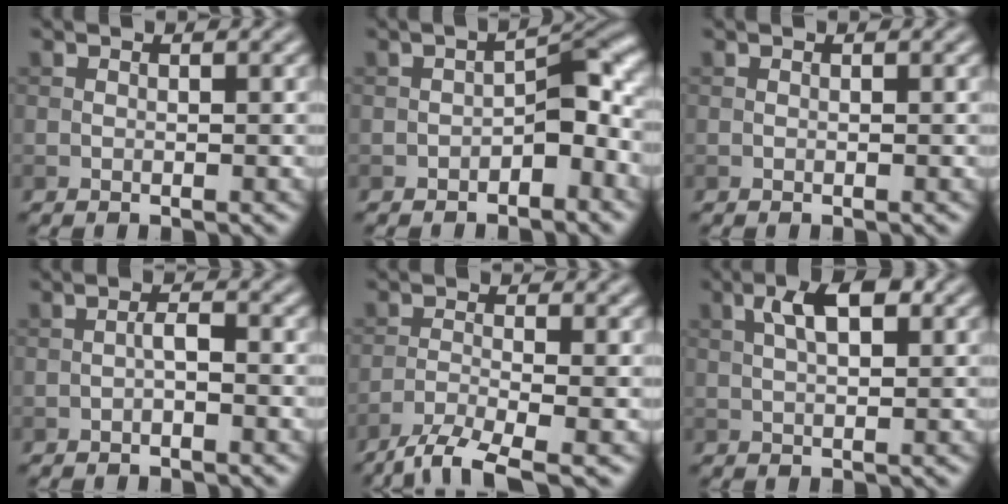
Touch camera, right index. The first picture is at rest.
{"total": 3.7, "force": [-1.6, 1.8, 2.8], "torque": [-0.034, 0.016, -0.030]}
{"total": 0.0}
{"total": 1.2, "force": [-0.5, 0.3, 1.0], "torque": [-0.019, 0.007, -0.011]}
{"total": 4.6, "force": [-3.5, 0.7, 2.9], "torque": [-0.055, -0.008, -0.076]}
{"total": 4.2, "force": [1.5, 1.7, 3.6], "torque": [-0.067, 0.010, 0.026]}